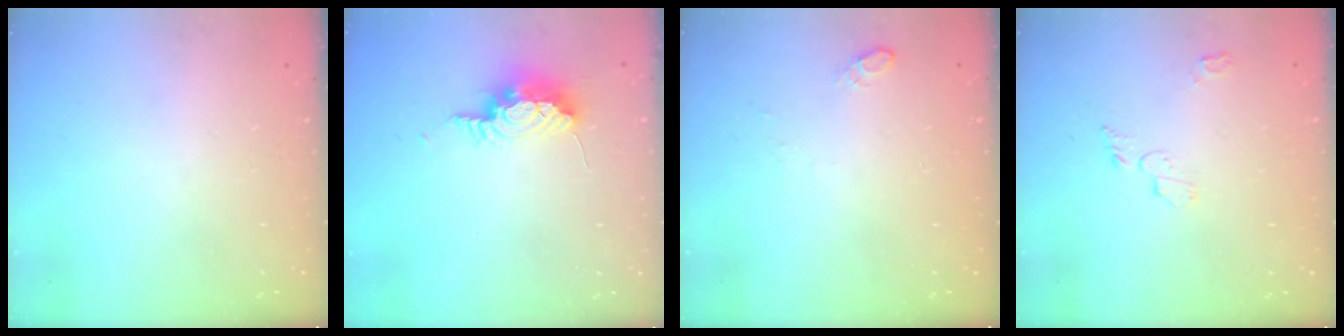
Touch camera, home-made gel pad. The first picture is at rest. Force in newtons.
{"total": 15.5, "press": 10.5, "slide": 11.3}
{"total": 6.2, "press": 4.6, "slide": 4.1}
{"total": 5.1, "press": 5.0, "slide": 0.5}